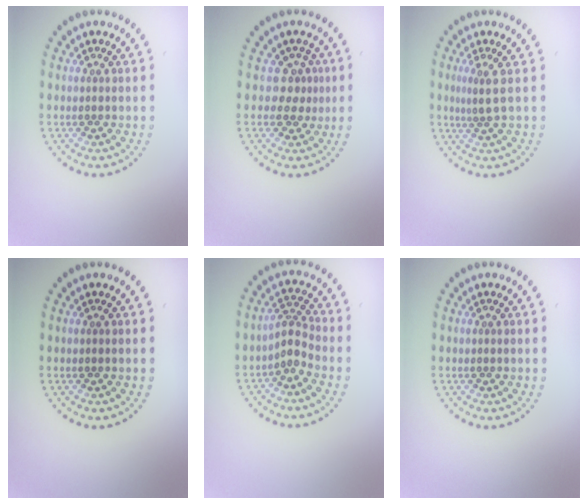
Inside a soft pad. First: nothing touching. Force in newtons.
{"total": 2.2, "press": 1.6, "slide": 1.6}
{"total": 1.8, "press": 1.1, "slide": 1.4}
{"total": 0.0}
{"total": 2.2, "press": 1.6, "slide": 1.6}
{"total": 0.0}